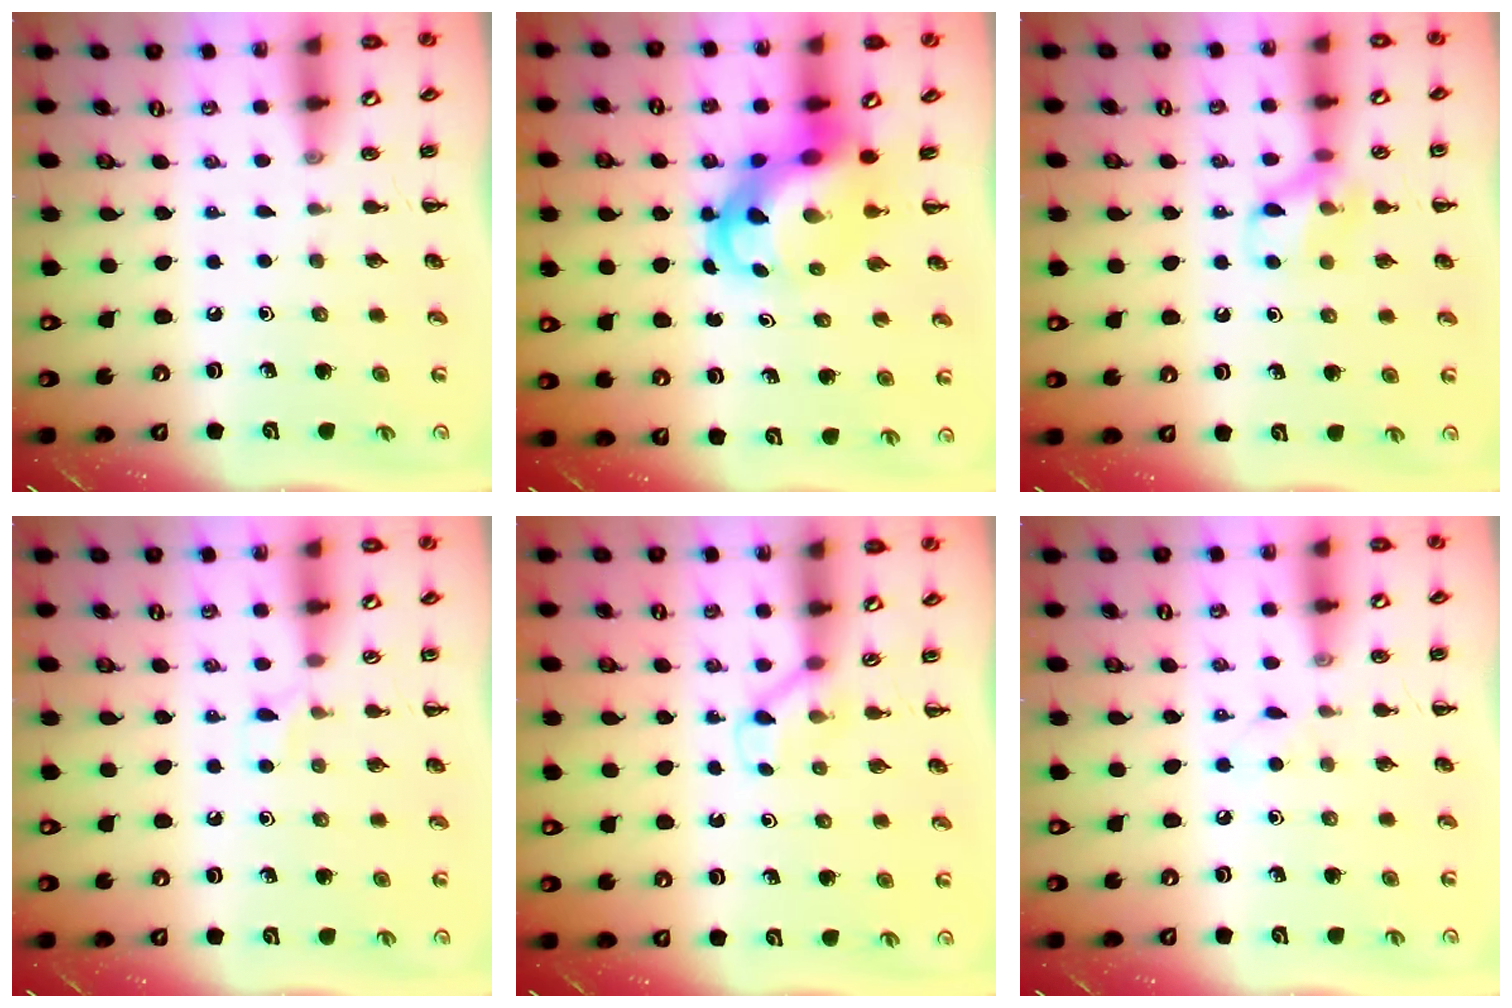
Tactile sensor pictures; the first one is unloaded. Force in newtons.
{"total": 7.3, "press": 7.0, "slide": 2.2}
{"total": 10.5, "press": 10.4, "slide": 1.5}
{"total": 4.6, "press": 4.2, "slide": 1.6}
{"total": 3.0, "press": 2.8, "slide": 1.1}
{"total": 2.9, "press": 2.8, "slide": 0.9}